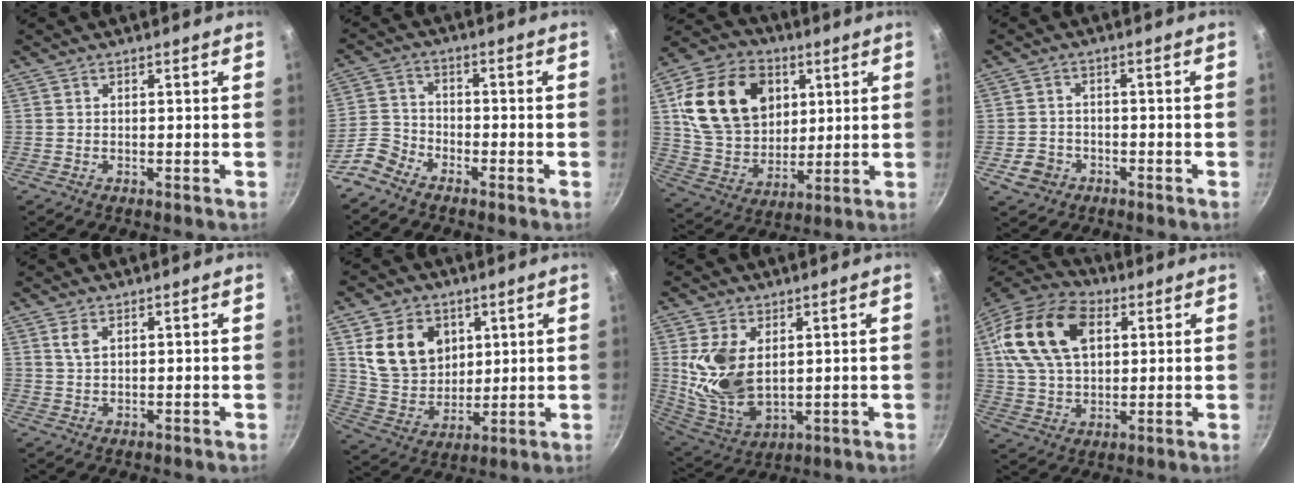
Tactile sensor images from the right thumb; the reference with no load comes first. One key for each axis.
{"total": 5.4, "fx": -4.3, "fy": 2.8, "fz": 1.7, "tx": -0.027, "ty": 0.037, "tz": -0.099}
{"total": 21.3, "fx": 6.1, "fy": 16.0, "fz": 12.7, "tx": -0.201, "ty": -0.011, "tz": 0.115}
{"total": 4.3, "fx": -2.0, "fy": 3.4, "fz": 1.5, "tx": -0.024, "ty": 0.023, "tz": -0.032}
{"total": 2.5, "fx": 1.2, "fy": 1.2, "fz": 1.8, "tx": -0.035, "ty": -0.007, "tz": 0.024}
{"total": 14.2, "fx": 4.7, "fy": 11.2, "fz": 7.5, "tx": -0.103, "ty": -0.024, "tz": 0.097}
{"total": 13.4, "fx": 2.6, "fy": 8.1, "fz": 10.3, "tx": -0.197, "ty": -0.033, "tz": 0.067}
{"total": 20.4, "fx": 6.2, "fy": 12.8, "fz": 14.7, "tx": -0.266, "ty": 0.007, "tz": 0.106}